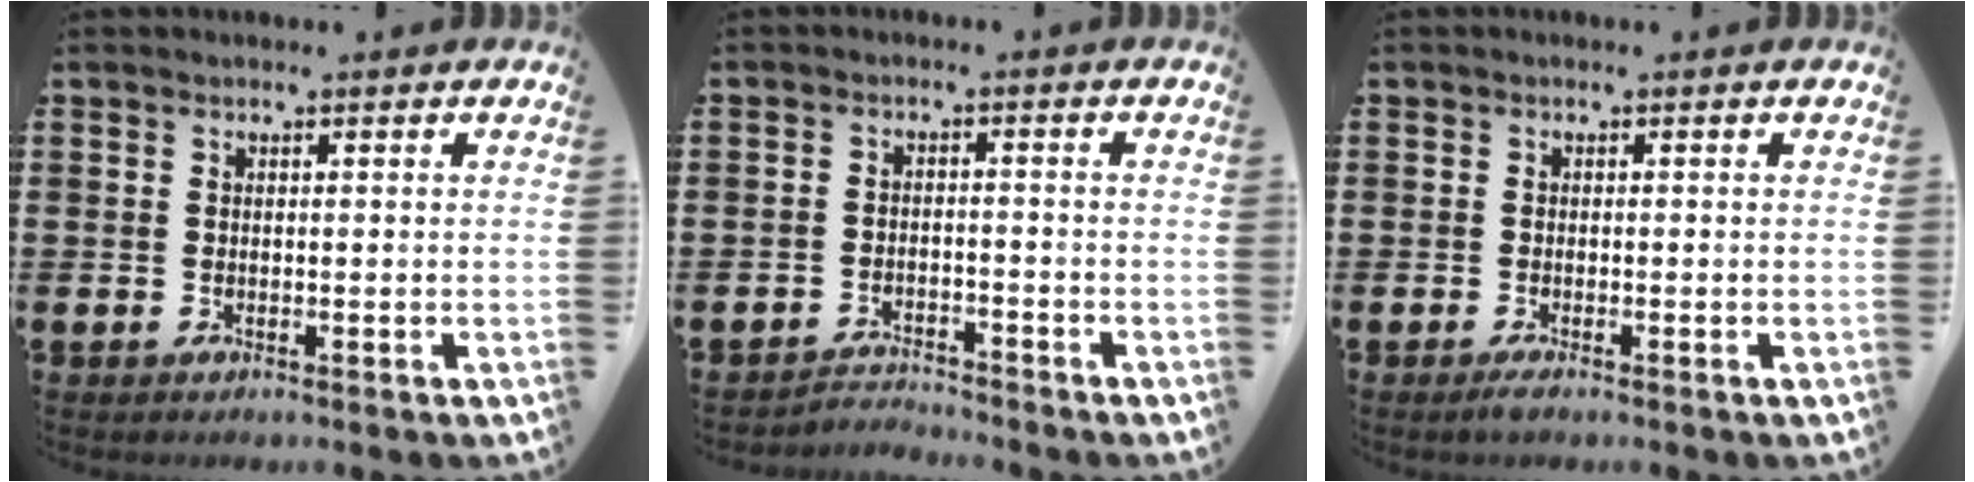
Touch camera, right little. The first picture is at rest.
{"total": 2.4, "force": [-2.3, 0.0, -0.3], "torque": [-0.003, 0.003, -0.052]}
{"total": 1.1, "force": [-0.6, 0.1, 0.9], "torque": [-0.015, -0.002, -0.011]}